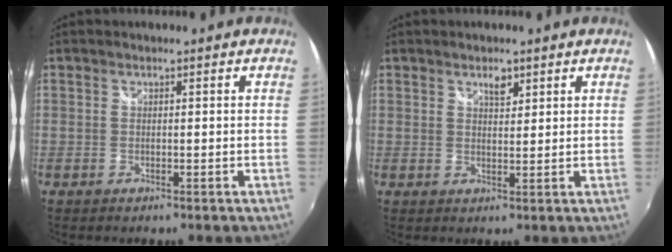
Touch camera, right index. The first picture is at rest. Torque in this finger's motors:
{"motor_torque": [0.01, 0.00, 0.00, 0.00]}